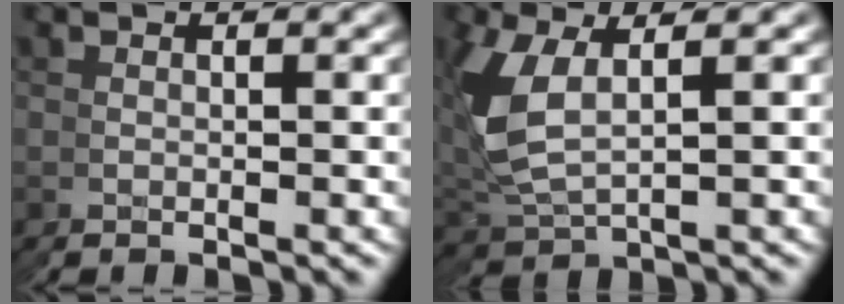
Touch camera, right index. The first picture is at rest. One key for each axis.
{"total": 5.7, "fx": 1.2, "fy": 4.7, "fz": 3.2, "tx": -0.121, "ty": -0.022, "tz": 0.039}